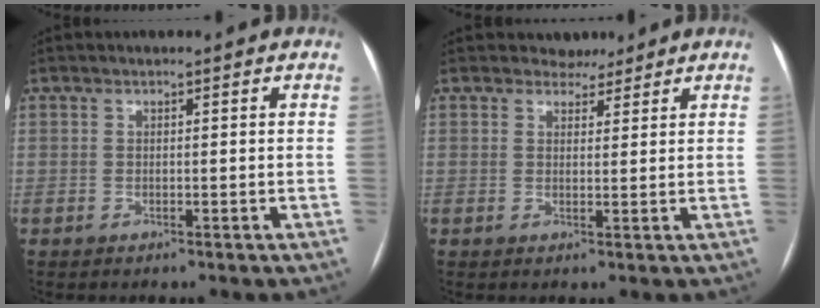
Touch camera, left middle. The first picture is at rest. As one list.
[{"total": 2.6, "force": [2.3, 1.3, 0.0], "torque": [0.003, 0.001, 0.033]}]